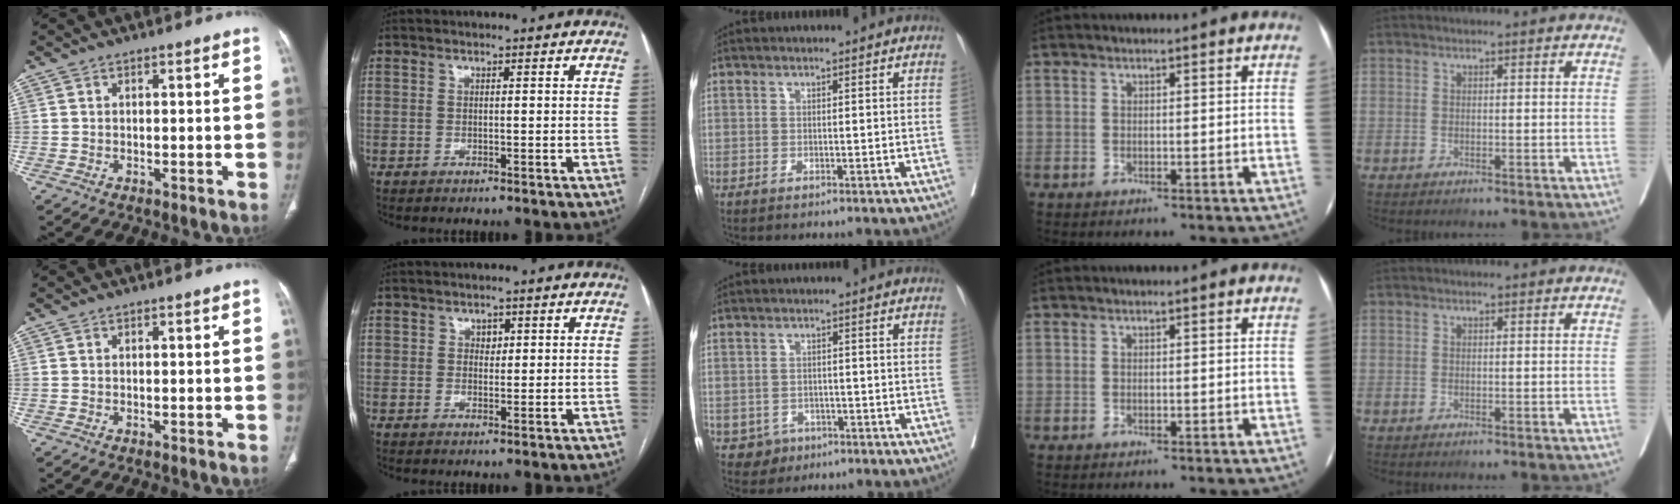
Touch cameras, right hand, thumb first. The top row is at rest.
{"index": {"total": 1.6, "force": [0.5, 1.3, 0.8], "torque": [-0.008, 0.001, 0.007]}, "middle": {"total": 3.0, "force": [-1.5, 2.6, 0.3], "torque": [0.002, 0.011, -0.018]}}